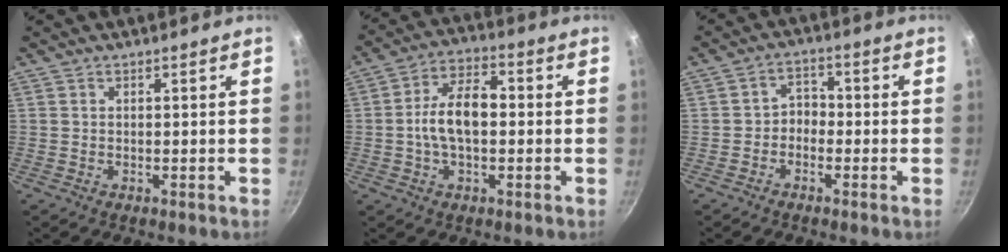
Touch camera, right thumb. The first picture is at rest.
{"total": 10.4, "force": [-0.4, 5.9, 8.6], "torque": [-0.135, 0.032, -0.017]}
{"total": 3.6, "force": [-1.4, 2.8, 1.8], "torque": [-0.007, 0.025, -0.031]}